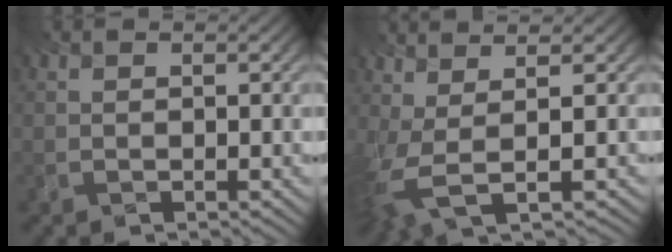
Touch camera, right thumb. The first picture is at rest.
{"total": 6.3, "force": [-0.2, 2.5, 5.8], "torque": [-0.129, -0.002, 0.007]}